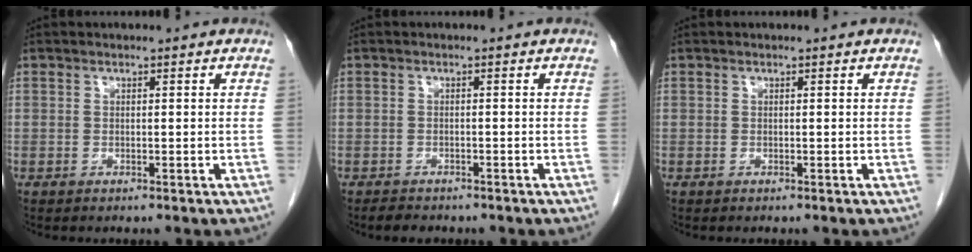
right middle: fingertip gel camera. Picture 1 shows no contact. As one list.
[{"total": 2.4, "force": [-2.1, 1.0, 0.7], "torque": [-0.020, -0.002, -0.028]}, {"total": 0.0}]